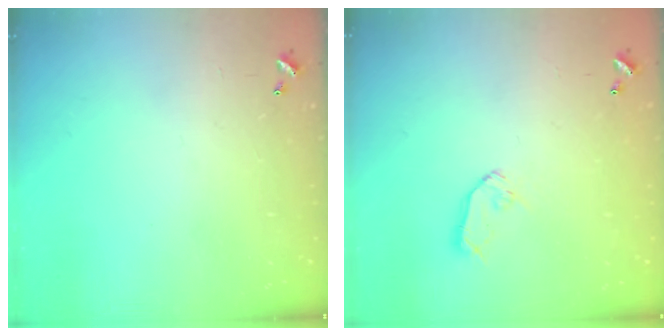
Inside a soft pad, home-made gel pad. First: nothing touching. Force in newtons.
{"total": 7.3, "press": 7.3, "slide": 0.4}